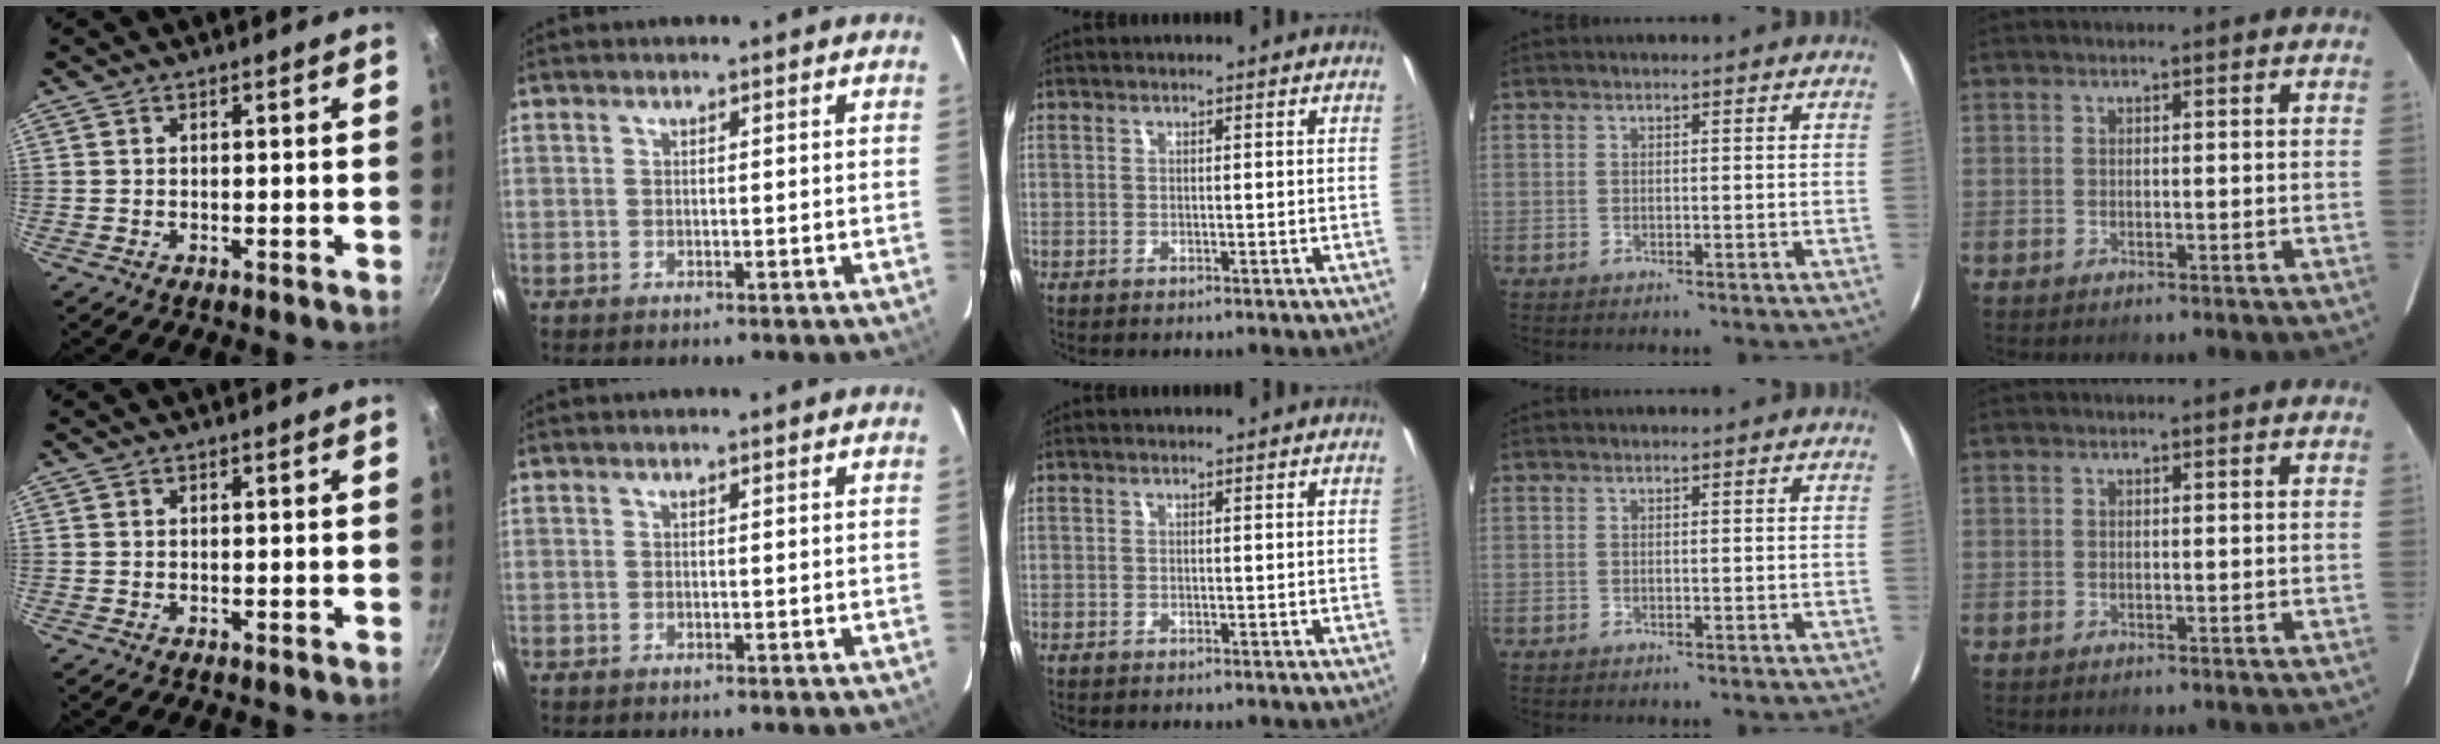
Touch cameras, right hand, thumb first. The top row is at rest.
{}